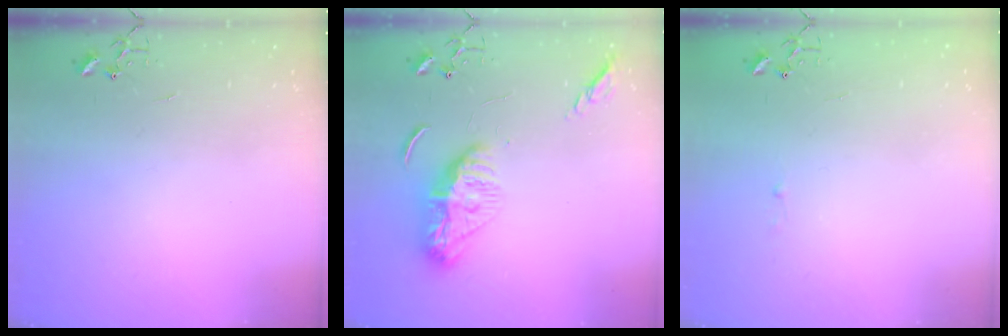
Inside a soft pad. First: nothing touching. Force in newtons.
{"total": 13.7, "press": 13.6, "slide": 1.2}
{"total": 1.8, "press": 1.8, "slide": 0.2}